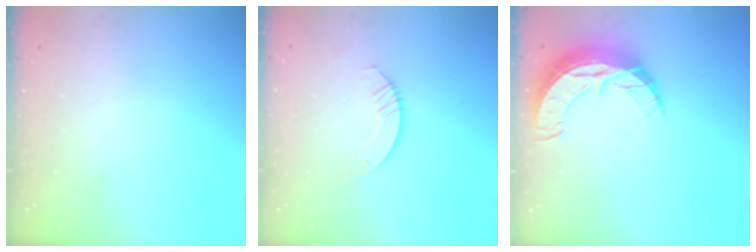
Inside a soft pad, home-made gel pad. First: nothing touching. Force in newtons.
{"total": 3.3, "press": 3.3, "slide": 0.3}
{"total": 10.6, "press": 10.6, "slide": 0.8}